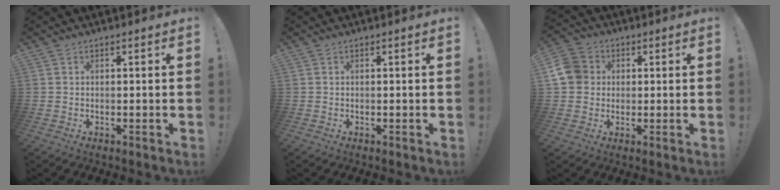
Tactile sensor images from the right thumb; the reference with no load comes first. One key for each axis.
{"total": 0.0}
{"total": 8.8, "fx": 1.1, "fy": 8.0, "fz": 3.6, "tx": -0.065, "ty": 0.011, "tz": 0.026}